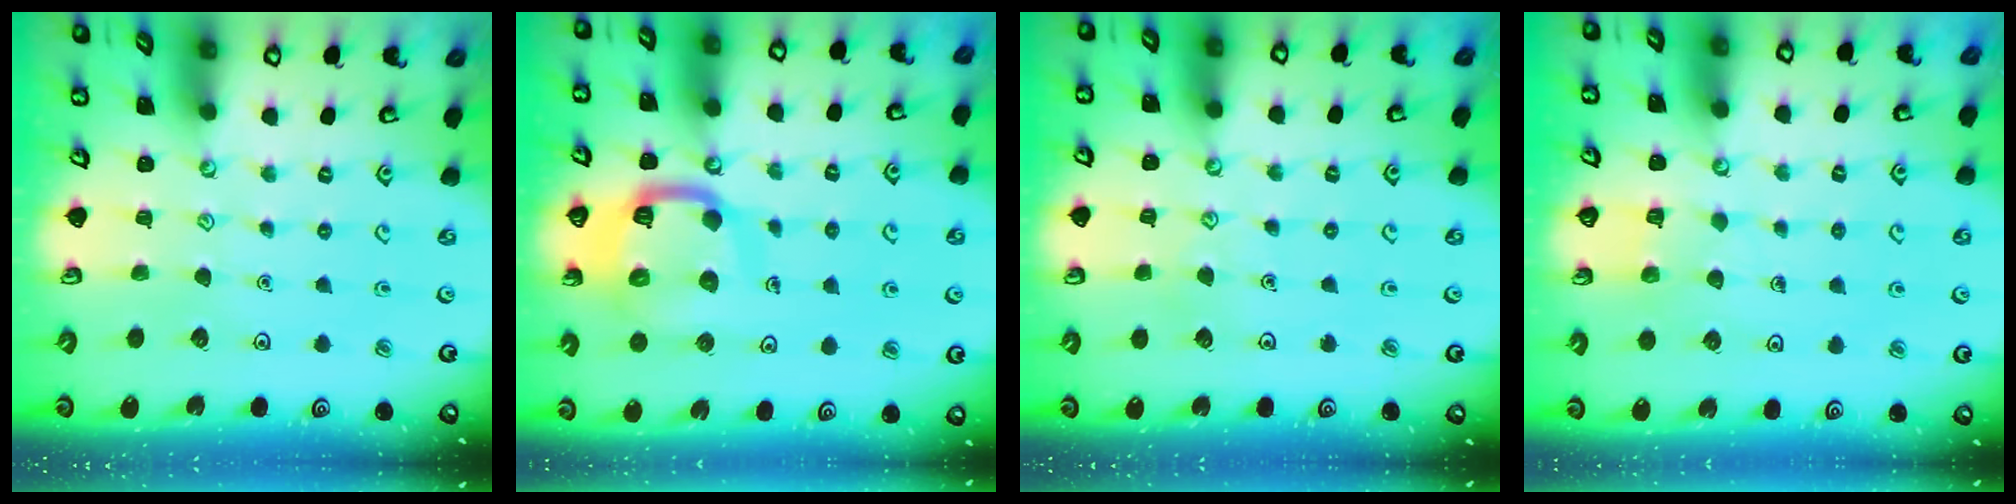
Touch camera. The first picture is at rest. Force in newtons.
{"total": 13.5, "press": 13.4, "slide": 1.5}
{"total": 4.5, "press": 4.4, "slide": 0.4}
{"total": 3.4, "press": 3.4, "slide": 0.3}